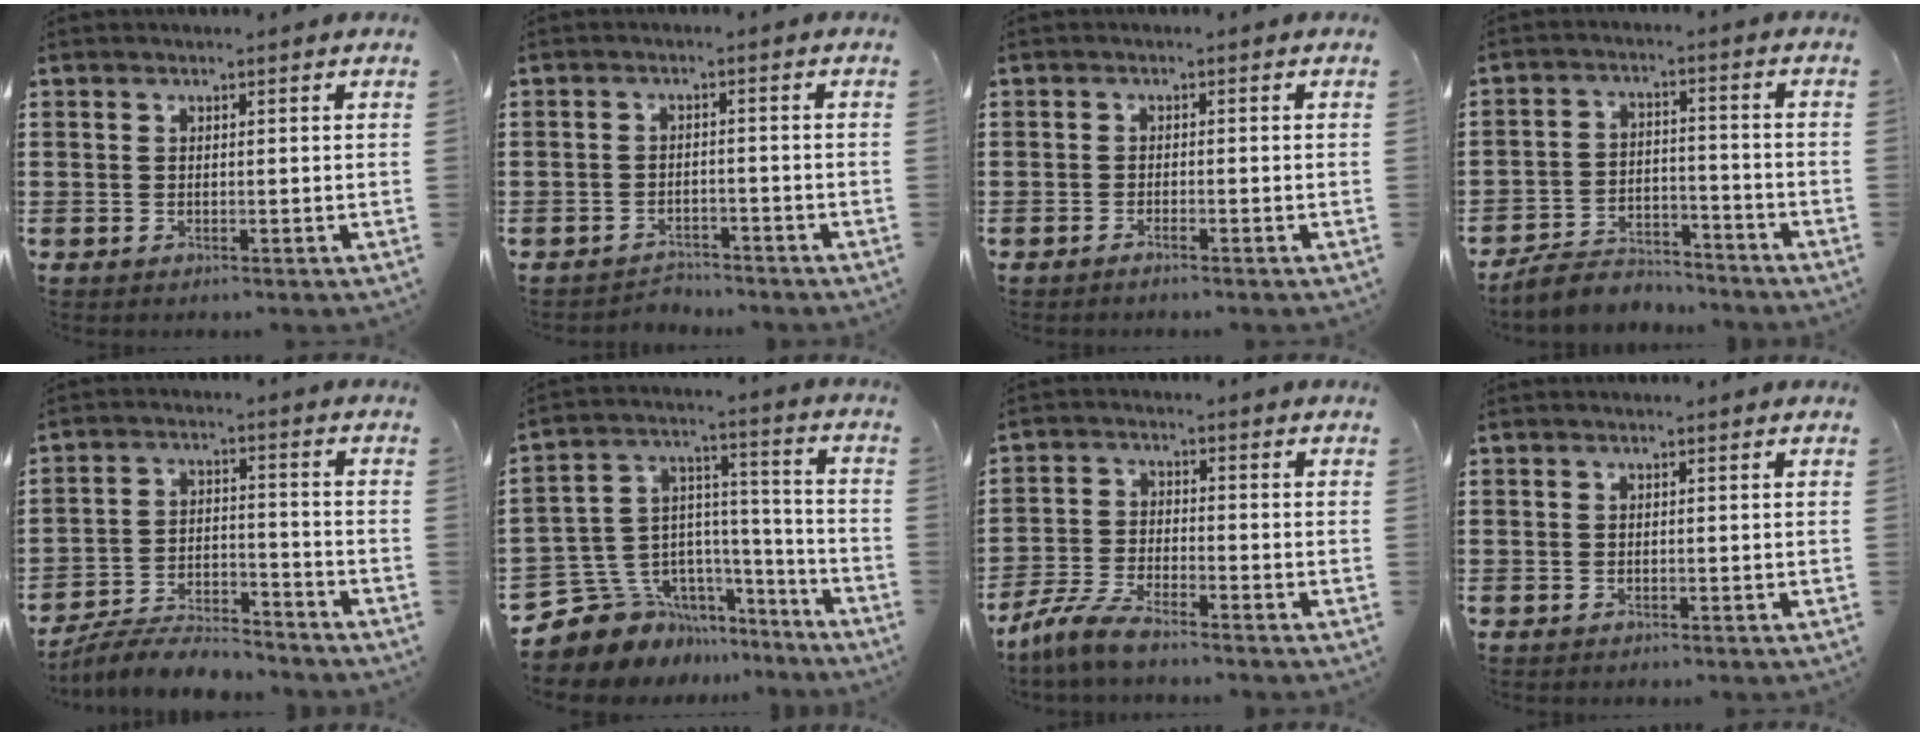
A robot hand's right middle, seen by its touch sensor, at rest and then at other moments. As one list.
[{"total": 2.6, "force": [-2.5, 0.4, -0.2], "torque": [-0.005, 0.000, -0.057]}, {"total": 0.9, "force": [-0.8, -0.1, 0.5], "torque": [-0.011, -0.005, -0.014]}, {"total": 5.1, "force": [-4.9, 1.2, 0.7], "torque": [-0.020, 0.010, -0.102]}, {"total": 6.5, "force": [-6.2, 0.8, 1.6], "torque": [-0.027, 0.011, -0.120]}, {"total": 9.0, "force": [-6.7, 6.0, 0.9], "torque": [-0.057, -0.004, -0.127]}, {"total": 5.5, "force": [-4.9, 0.5, 2.4], "torque": [-0.068, -0.010, -0.100]}, {"total": 0.0}]